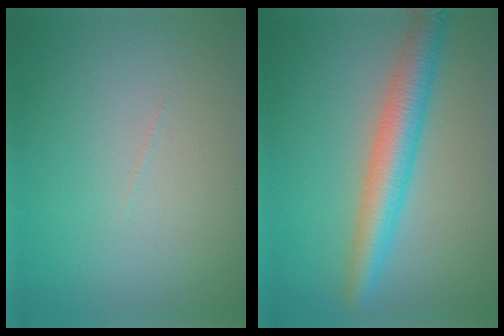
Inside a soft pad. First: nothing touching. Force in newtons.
{"total": 4.8, "press": 4.8, "slide": 0.1}